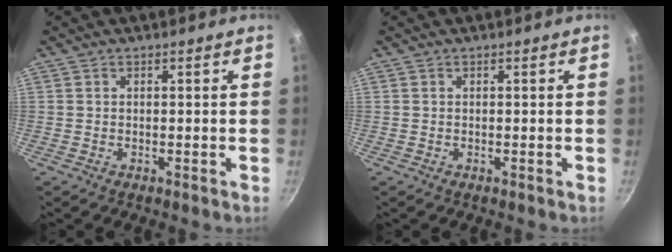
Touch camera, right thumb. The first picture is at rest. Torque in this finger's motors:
{"motor_torque": [-0.04, -0.04, 0.09, 0.01, 0.00]}